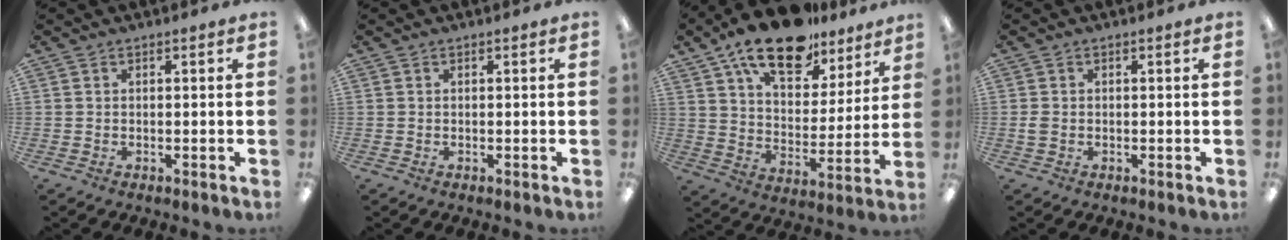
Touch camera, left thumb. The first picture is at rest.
{"total": 0.0}
{"total": 19.7, "force": [14.1, 8.9, 10.5], "torque": [-0.183, -0.075, 0.245]}
{"total": 1.6, "force": [-0.1, 1.2, 0.9], "torque": [-0.017, 0.004, -0.001]}